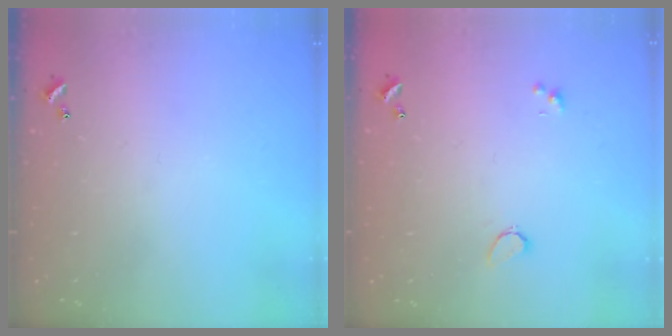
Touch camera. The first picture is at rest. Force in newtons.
{"total": 0.6, "press": 0.4, "slide": 0.5}